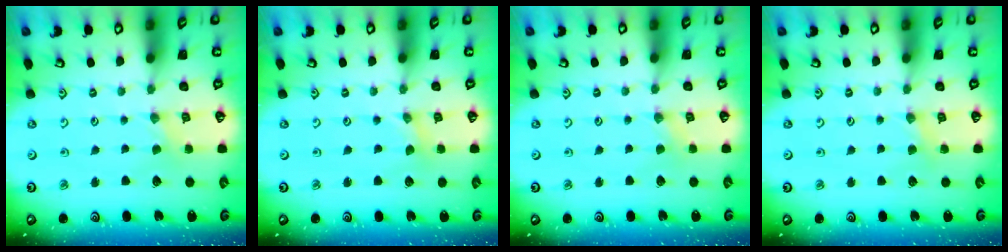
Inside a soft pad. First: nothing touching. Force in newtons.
{"total": 0.0}
{"total": 1.4, "press": 1.4, "slide": 0.3}
{"total": 2.2, "press": 2.2, "slide": 0.4}